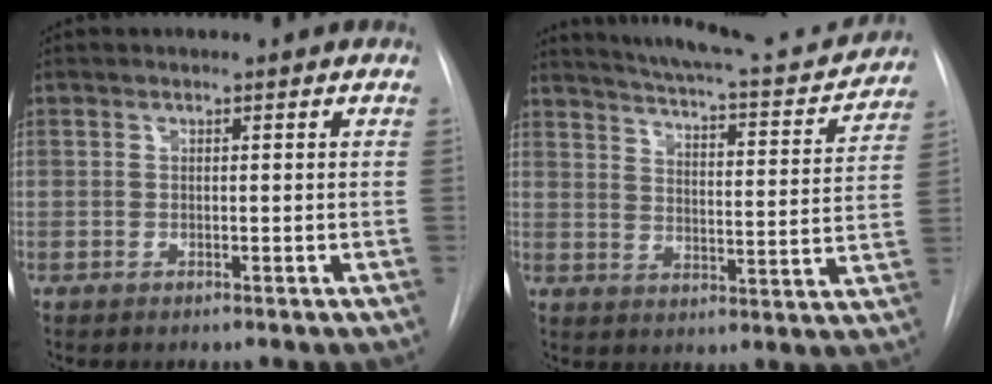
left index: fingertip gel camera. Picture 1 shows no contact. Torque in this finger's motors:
{"motor_torque": [0.94, -1.20, 0.21, 0.04]}